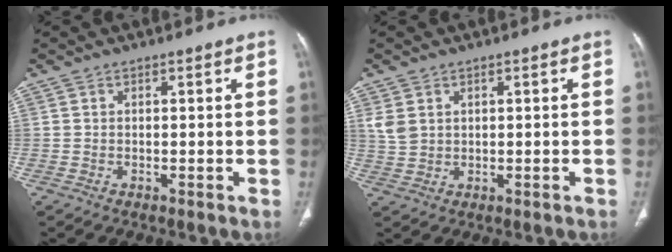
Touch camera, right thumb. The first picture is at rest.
{"total": 3.3, "force": [1.2, 2.4, 1.8], "torque": [-0.036, 0.002, 0.034]}